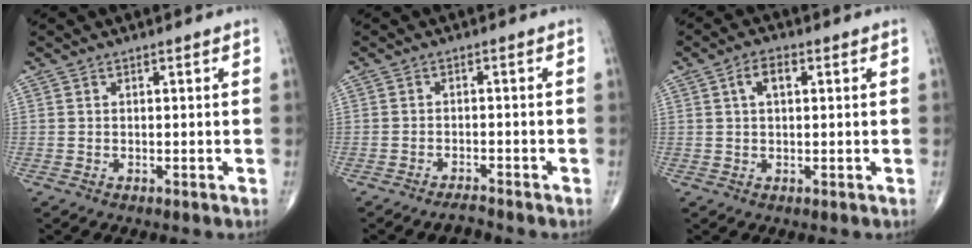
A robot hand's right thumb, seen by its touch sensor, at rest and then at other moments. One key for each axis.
{"total": 1.8, "fx": -1.8, "fy": 0.2, "fz": 0.3, "tx": -0.008, "ty": 0.007, "tz": -0.032}
{"total": 4.0, "fx": 1.2, "fy": 2.0, "fz": 3.2, "tx": -0.058, "ty": 0.010, "tz": 0.021}